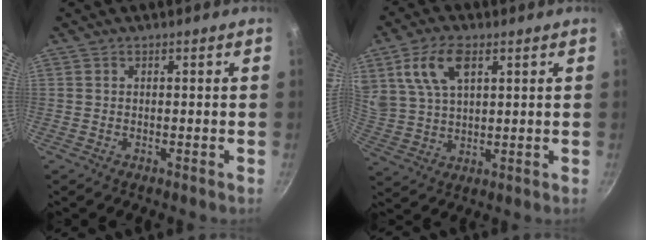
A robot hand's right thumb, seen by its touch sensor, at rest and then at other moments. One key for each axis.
{"total": 10.7, "fx": 4.7, "fy": 5.8, "fz": 7.6, "tx": -0.141, "ty": -0.009, "tz": 0.096}